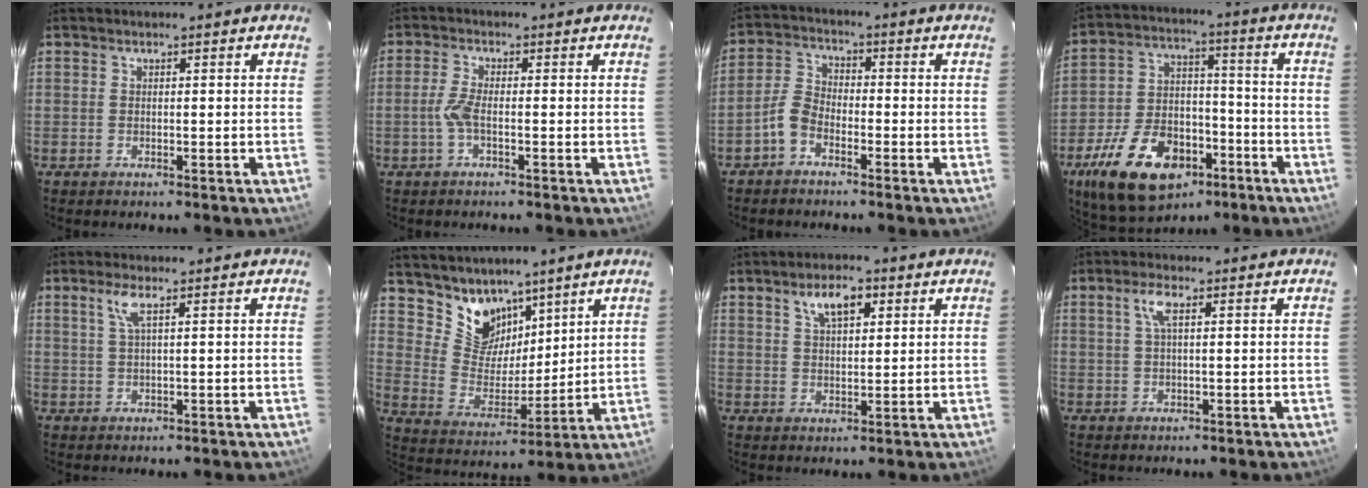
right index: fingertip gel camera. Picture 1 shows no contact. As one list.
[{"total": 3.1, "force": [-1.0, 0.6, 2.9], "torque": [-0.068, 0.003, -0.021]}, {"total": 4.7, "force": [-2.9, 2.5, 2.6], "torque": [-0.060, 0.017, -0.063]}, {"total": 19.8, "force": [-10.8, 11.6, 11.8], "torque": [-0.247, 0.005, -0.167]}, {"total": 2.9, "force": [1.4, 0.0, 2.5], "torque": [-0.052, 0.003, 0.030]}, {"total": 10.4, "force": [7.7, 6.2, 2.9], "torque": [-0.054, 0.002, 0.156]}, {"total": 5.8, "force": [3.0, 2.4, 4.3], "torque": [-0.075, 0.012, 0.055]}, {"total": 3.1, "force": [1.2, 0.6, 2.8], "torque": [-0.058, 0.007, 0.023]}]